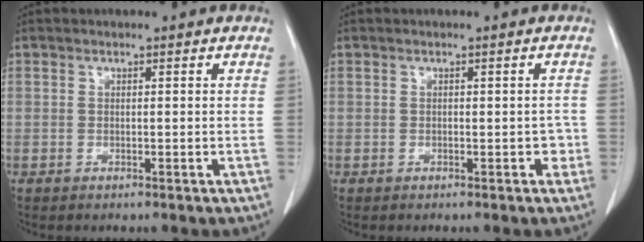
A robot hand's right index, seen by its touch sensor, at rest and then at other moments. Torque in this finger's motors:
{"motor_torque": [0.20, -0.18, 0.12, 0.02]}